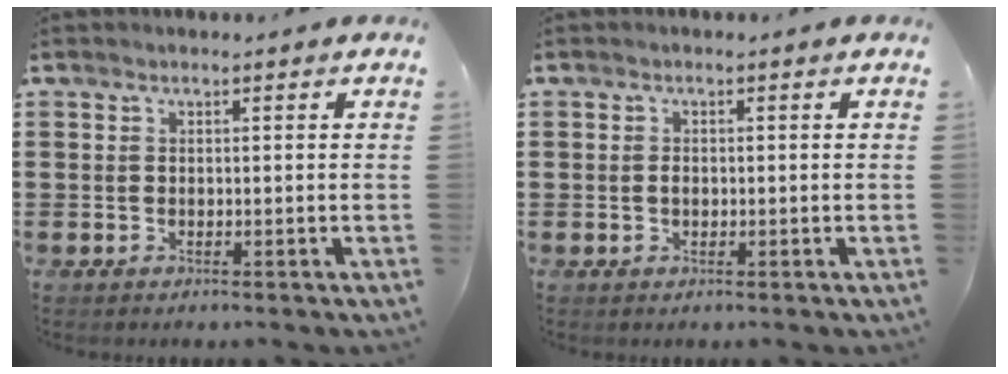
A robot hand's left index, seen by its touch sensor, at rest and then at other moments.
{"total": 1.1, "force": [0.0, 0.6, 1.0], "torque": [-0.021, 0.003, -0.001]}